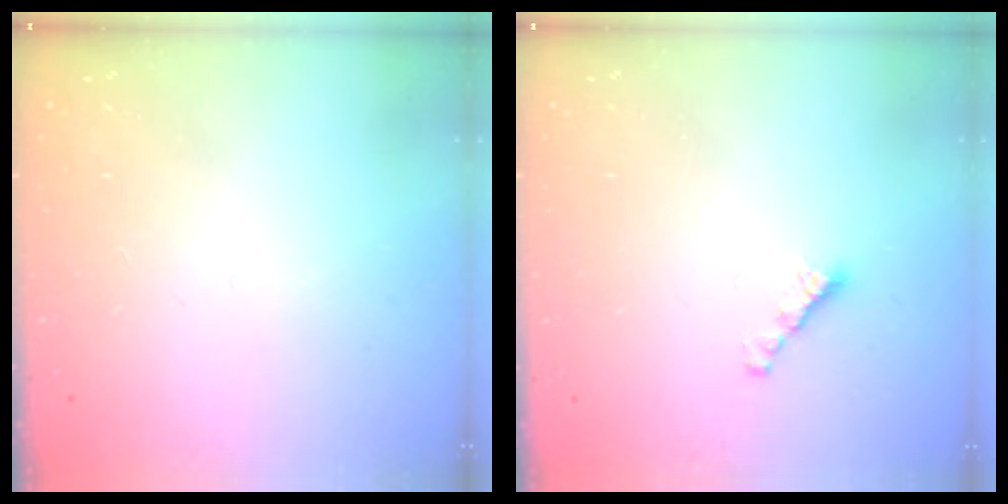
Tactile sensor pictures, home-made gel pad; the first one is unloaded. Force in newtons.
{"total": 2.7, "press": 2.6, "slide": 0.7}